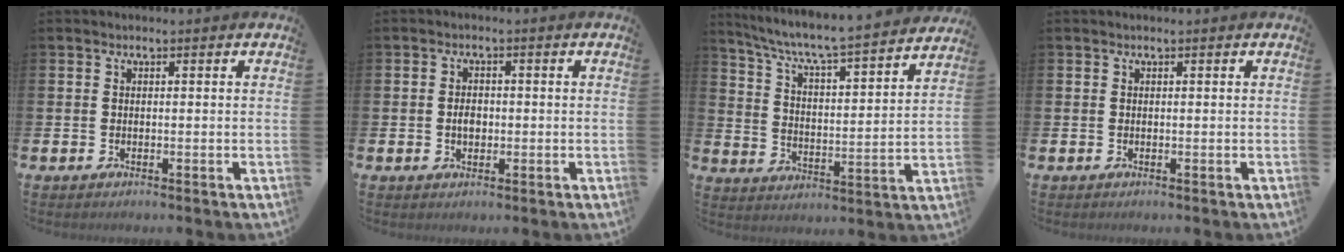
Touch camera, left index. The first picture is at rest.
{"total": 2.3, "force": [-0.2, 1.6, 1.6], "torque": [-0.010, -0.003, -0.011]}
{"total": 6.6, "force": [6.1, 0.1, 2.4], "torque": [-0.079, -0.054, 0.099]}
{"total": 0.0}